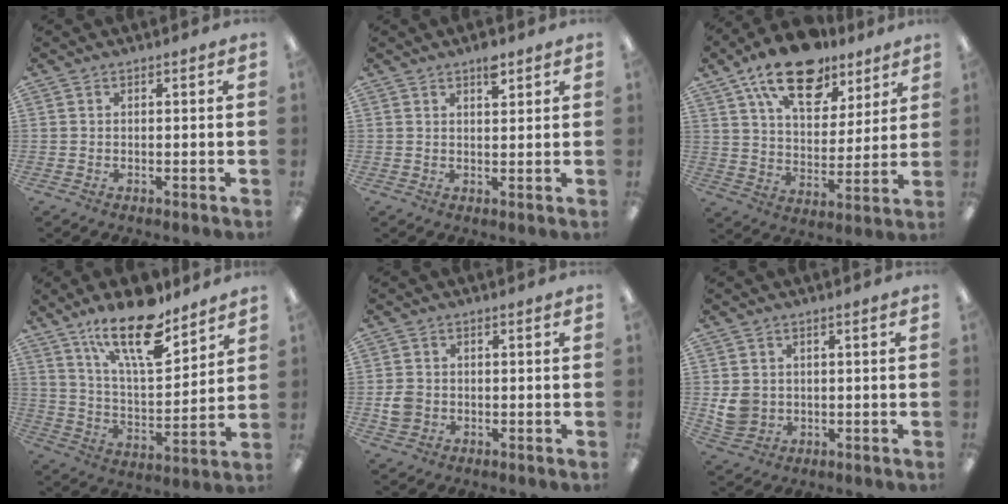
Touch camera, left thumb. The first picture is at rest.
{"total": 3.7, "force": [2.6, 1.6, 2.2], "torque": [-0.024, -0.011, 0.040]}
{"total": 18.8, "force": [12.6, 9.4, 10.4], "torque": [-0.172, -0.059, 0.220]}
{"total": 19.1, "force": [13.4, 6.7, 11.8], "torque": [-0.190, -0.081, 0.224]}
{"total": 3.7, "force": [-0.6, 3.3, 1.6], "torque": [-0.018, 0.005, -0.011]}
{"total": 5.4, "force": [0.5, 4.9, 2.0], "torque": [-0.033, 0.005, 0.013]}